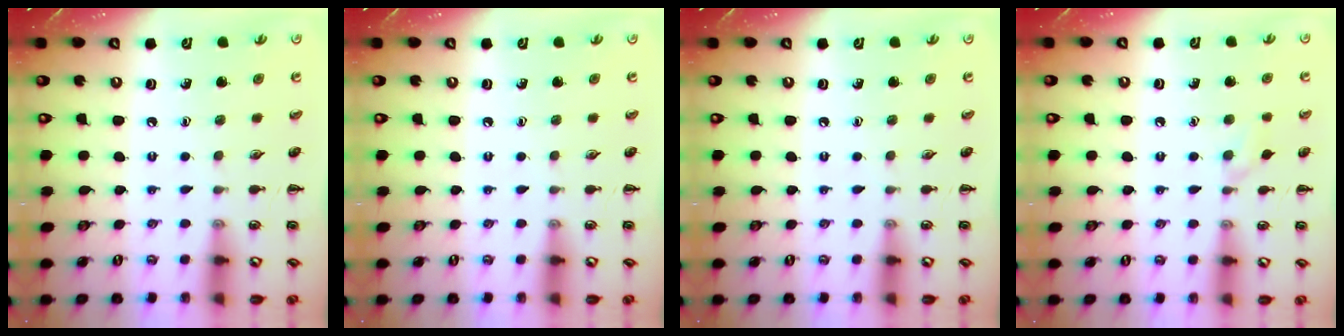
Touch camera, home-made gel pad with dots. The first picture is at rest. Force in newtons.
{"total": 0.0}
{"total": 0.0}
{"total": 5.4, "press": 5.2, "slide": 1.6}